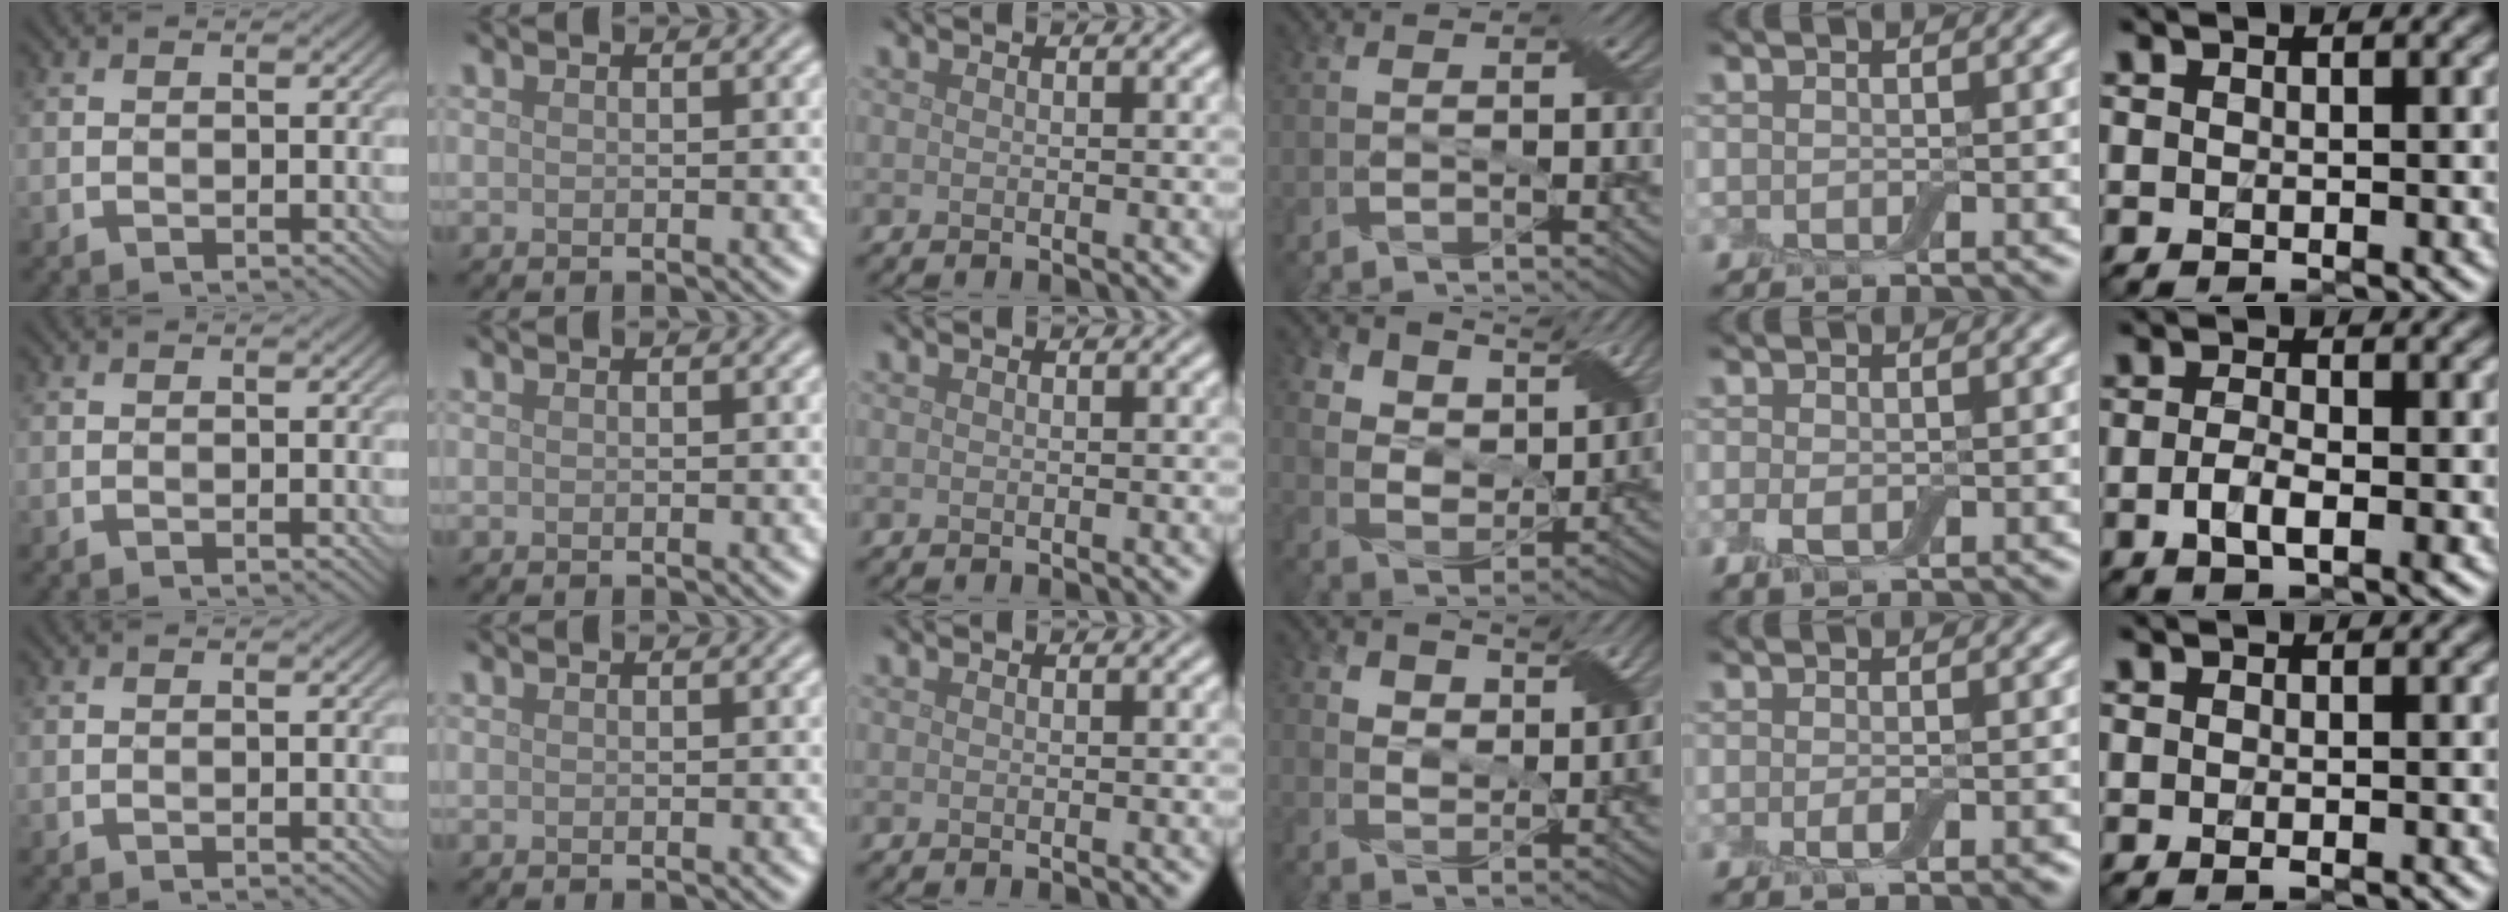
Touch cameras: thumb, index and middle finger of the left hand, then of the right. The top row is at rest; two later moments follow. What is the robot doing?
{"motion": "squeeze", "object": "air blower"}